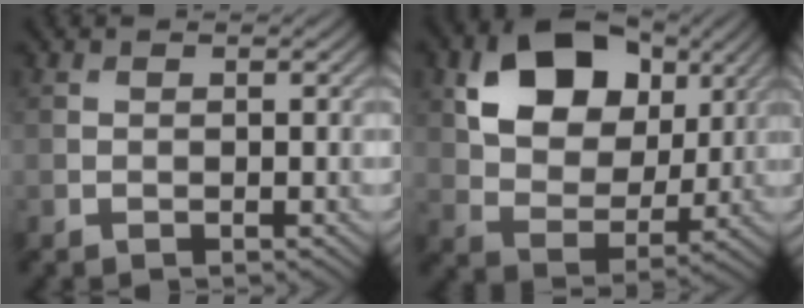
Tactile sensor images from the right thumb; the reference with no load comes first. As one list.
[{"total": 12.9, "force": [5.0, 8.6, 8.1], "torque": [-0.155, 0.007, 0.081]}]